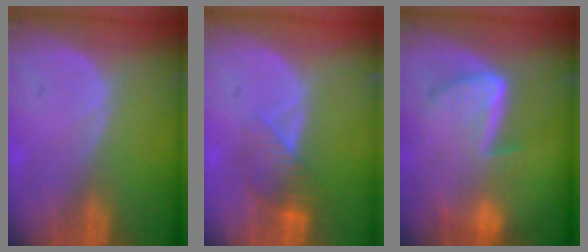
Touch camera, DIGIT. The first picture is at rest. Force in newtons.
{"total": 4.2, "press": 4.1, "slide": 0.8}
{"total": 9.1, "press": 8.0, "slide": 4.5}